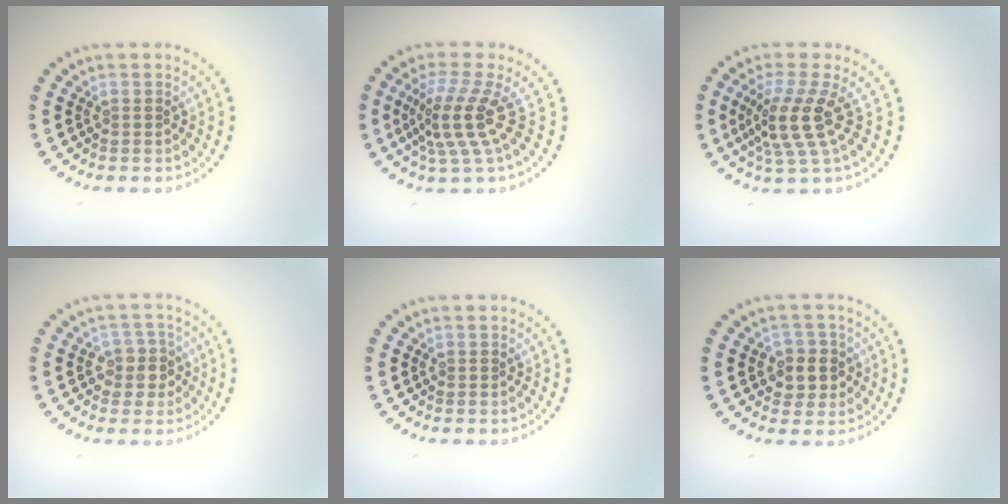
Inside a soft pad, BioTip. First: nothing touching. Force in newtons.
{"total": 4.1, "press": 2.9, "slide": 3.0}
{"total": 4.2, "press": 3.1, "slide": 2.8}
{"total": 2.5, "press": 2.2, "slide": 1.0}
{"total": 0.0}
{"total": 2.8, "press": 2.6, "slide": 1.0}